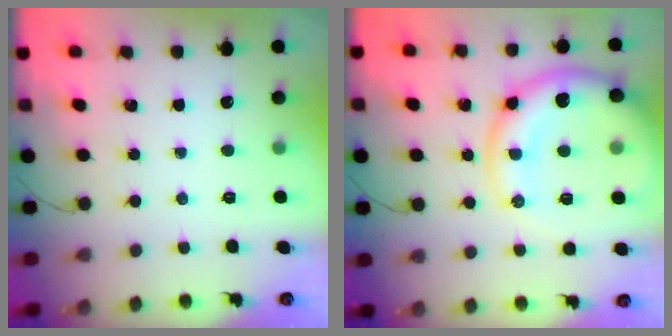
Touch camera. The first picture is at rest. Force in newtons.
{"total": 15.8, "press": 15.6, "slide": 2.6}